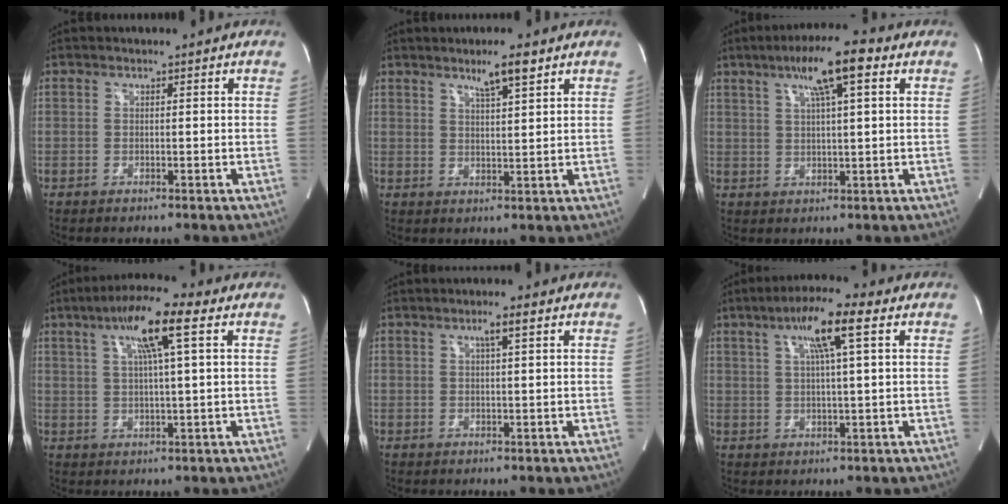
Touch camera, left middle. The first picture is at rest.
{"total": 4.5, "force": [3.0, -0.1, 3.3], "torque": [-0.060, -0.002, 0.053]}
{"total": 9.2, "force": [4.4, 0.7, 8.0], "torque": [-0.137, 0.018, 0.068]}
{"total": 9.7, "force": [4.1, 0.2, 8.9], "torque": [-0.161, 0.019, 0.065]}
{"total": 2.3, "force": [1.0, -0.1, 2.0], "torque": [-0.037, 0.005, 0.018]}
{"total": 8.5, "force": [3.5, 0.0, 7.7], "torque": [-0.139, 0.015, 0.057]}